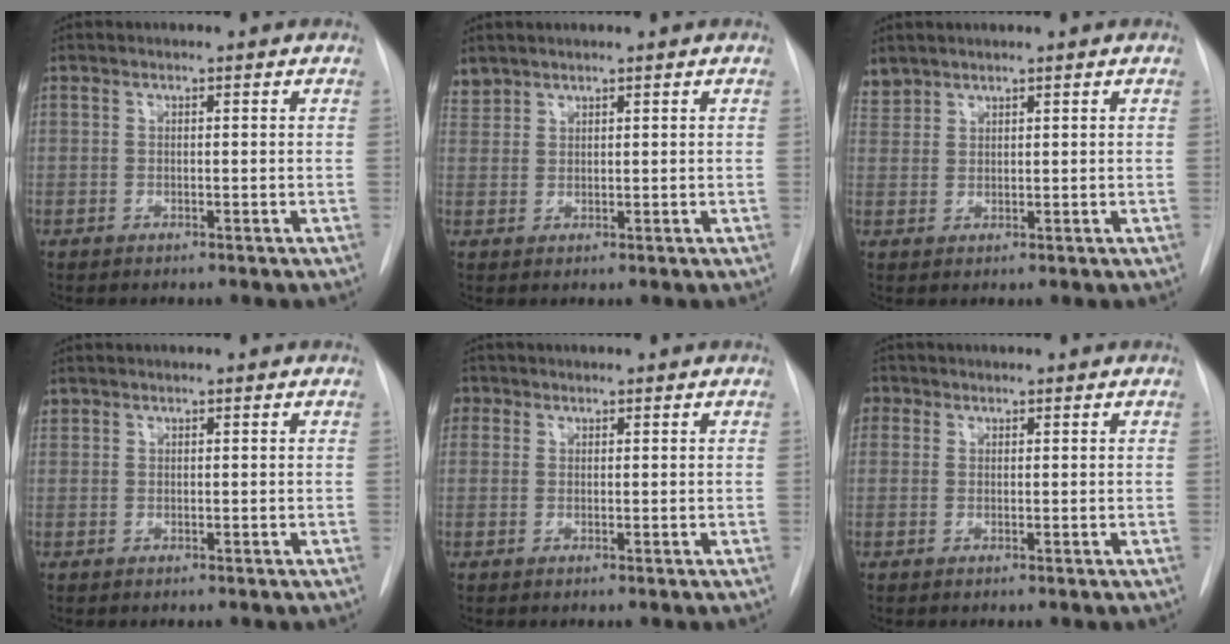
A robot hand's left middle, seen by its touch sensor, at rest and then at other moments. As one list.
[{"total": 2.3, "force": [2.1, 0.8, -0.2], "torque": [0.004, 0.012, 0.043]}, {"total": 2.7, "force": [2.5, 1.0, -0.2], "torque": [0.004, 0.013, 0.051]}, {"total": 0.7, "force": [0.6, 0.4, 0.0], "torque": [0.002, 0.010, 0.012]}, {"total": 2.6, "force": [1.0, 2.3, 0.5], "torque": [-0.002, 0.011, 0.017]}, {"total": 2.7, "force": [1.0, 2.4, 0.5], "torque": [-0.005, 0.011, 0.018]}]